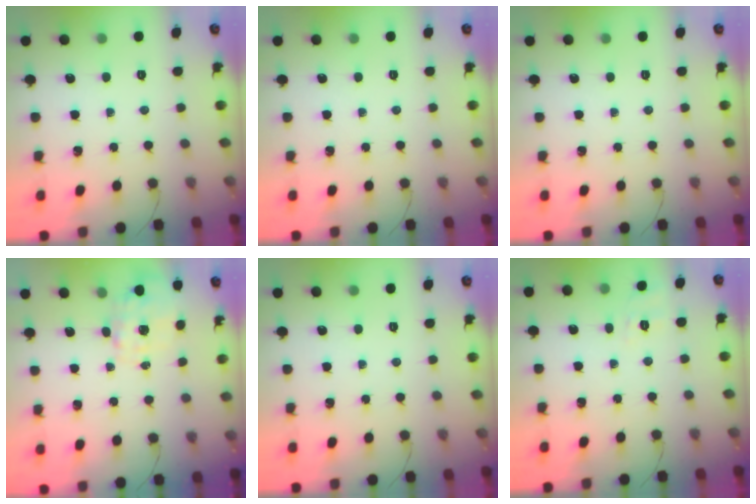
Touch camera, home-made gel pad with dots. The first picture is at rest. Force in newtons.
{"total": 0.0}
{"total": 0.0}
{"total": 7.0, "press": 7.0, "slide": 0.6}
{"total": 0.0}
{"total": 1.9, "press": 0.6, "slide": 1.8}